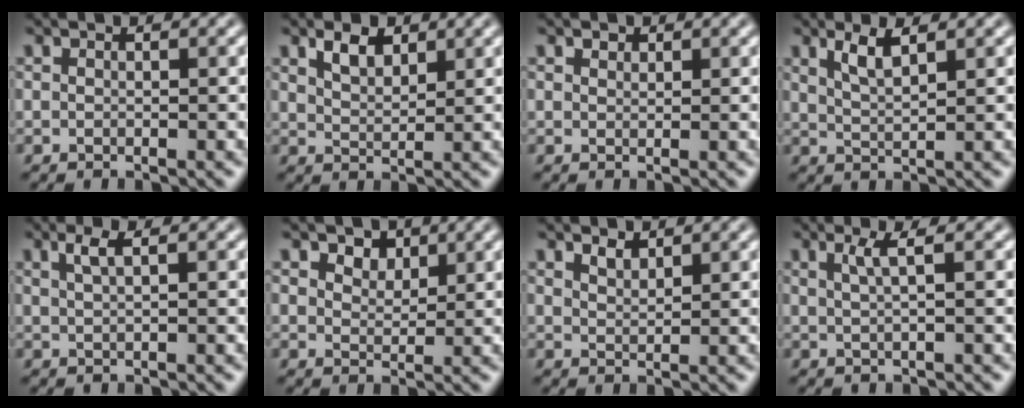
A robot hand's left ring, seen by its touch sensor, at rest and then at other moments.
{"total": 2.5, "force": [1.7, 1.2, 1.4], "torque": [-0.029, 0.001, 0.035]}
{"total": 0.8, "force": [0.7, 0.4, 0.2], "torque": [-0.003, 0.000, 0.013]}
{"total": 2.4, "force": [1.5, 0.6, 1.8], "torque": [-0.034, -0.002, 0.031]}
{"total": 1.9, "force": [1.0, 0.5, 1.5], "torque": [-0.024, 0.003, 0.014]}
{"total": 2.4, "force": [1.7, 1.4, 1.0], "torque": [-0.023, -0.005, 0.027]}
{"total": 1.4, "force": [1.3, 0.4, 0.4], "torque": [-0.011, -0.002, 0.026]}
{"total": 2.0, "force": [0.8, 0.5, 1.8], "torque": [-0.030, 0.001, 0.012]}